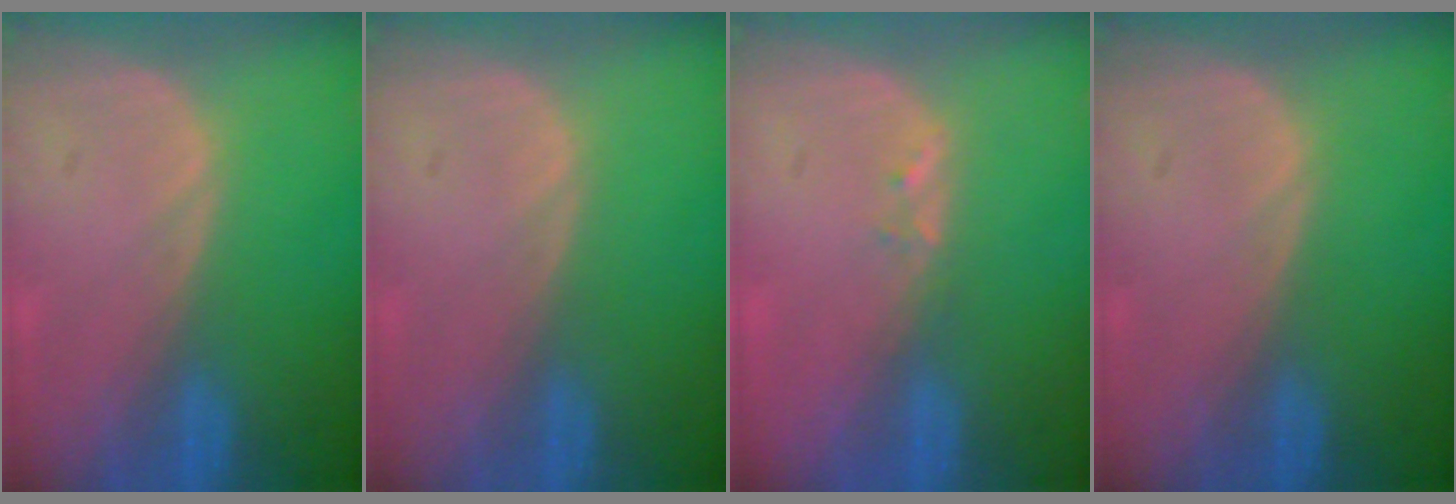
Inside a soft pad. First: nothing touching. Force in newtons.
{"total": 0.0}
{"total": 1.4, "press": 1.3, "slide": 0.7}
{"total": 0.0}